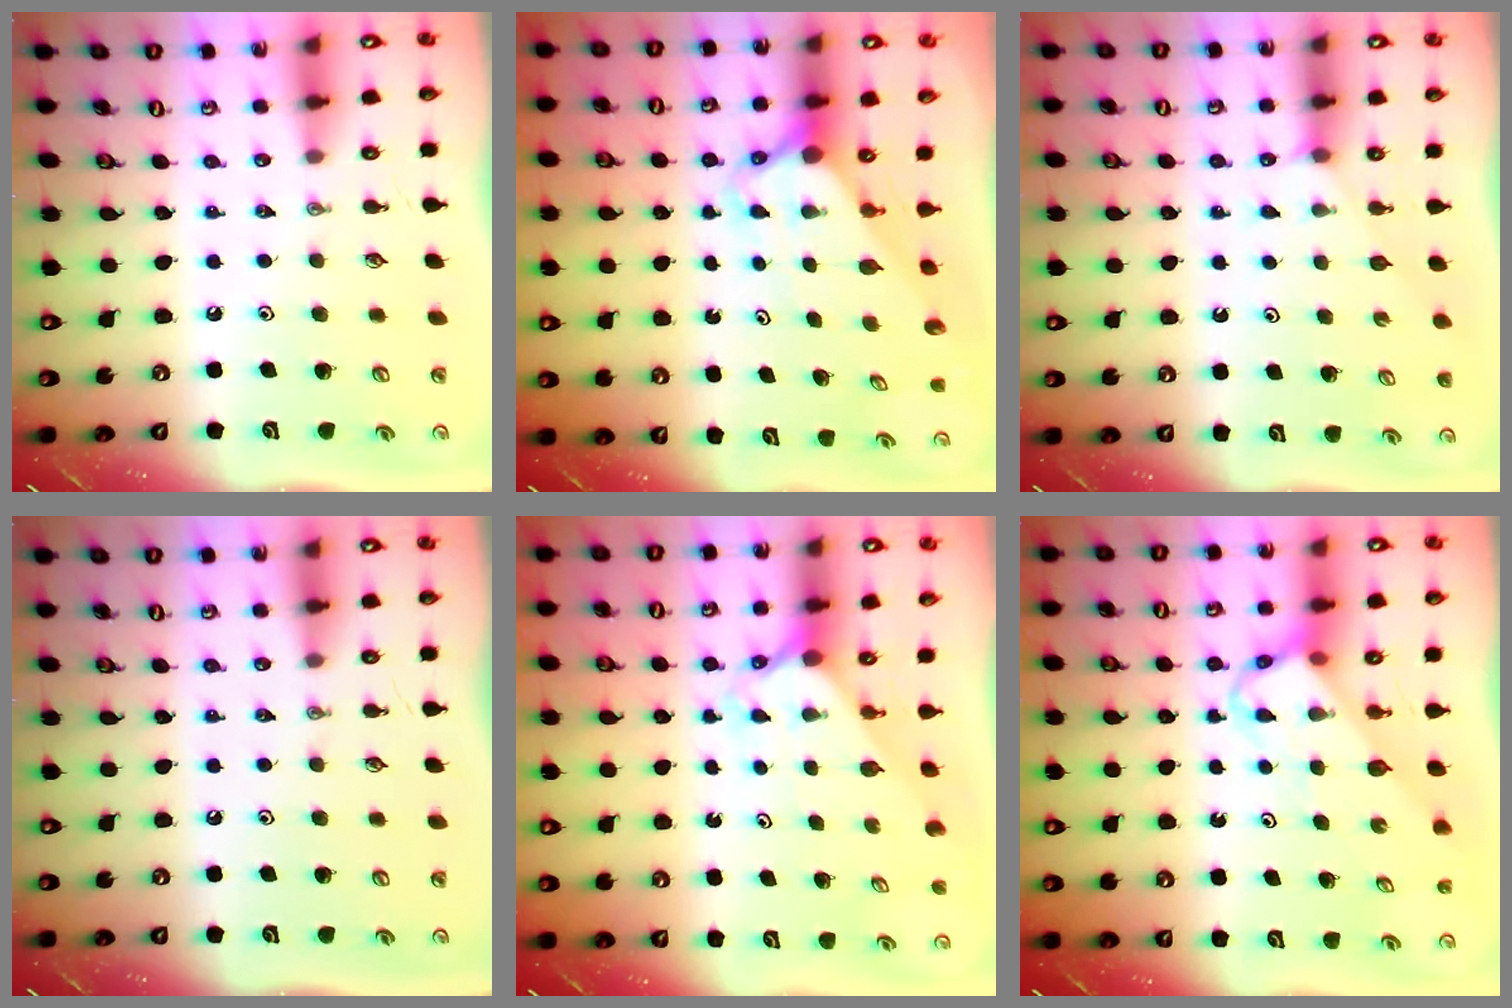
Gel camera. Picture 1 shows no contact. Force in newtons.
{"total": 2.9, "press": 2.9, "slide": 0.3}
{"total": 3.1, "press": 3.0, "slide": 0.3}
{"total": 0.0}
{"total": 2.2, "press": 2.2, "slide": 0.2}
{"total": 3.8, "press": 3.8, "slide": 0.2}